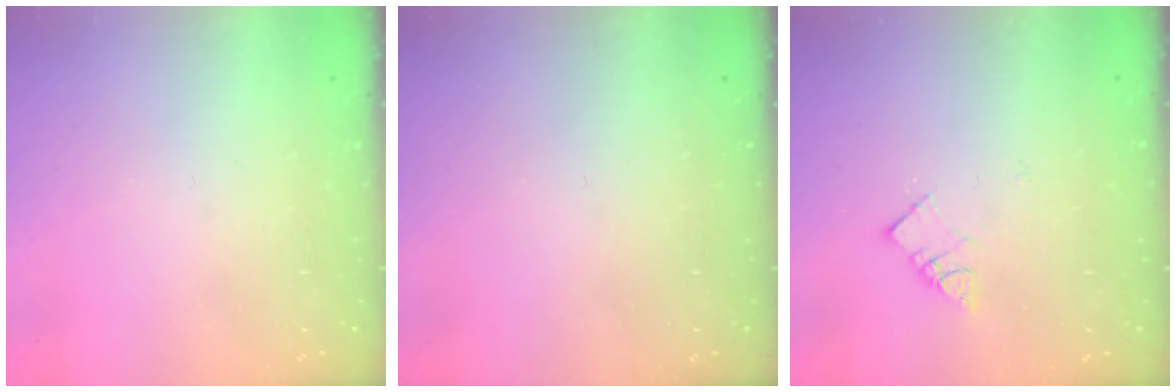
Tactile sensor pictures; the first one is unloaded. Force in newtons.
{"total": 0.0}
{"total": 5.4, "press": 5.4, "slide": 0.1}